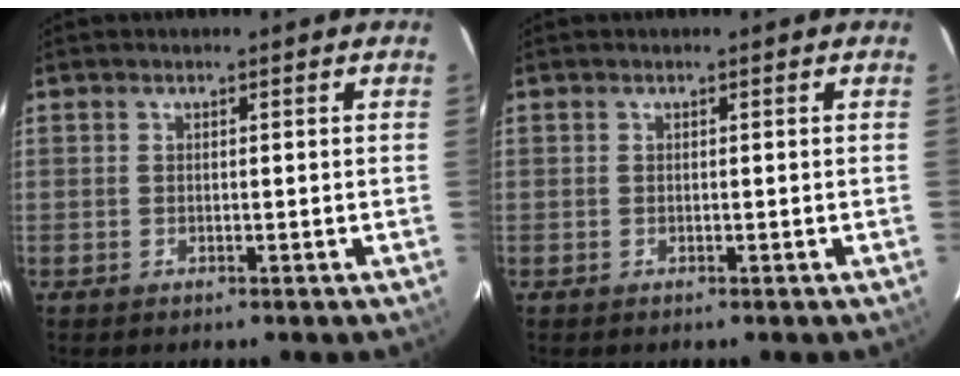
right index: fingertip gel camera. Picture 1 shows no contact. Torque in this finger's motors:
{"motor_torque": [0.00, 0.00, 0.00, 0.01]}